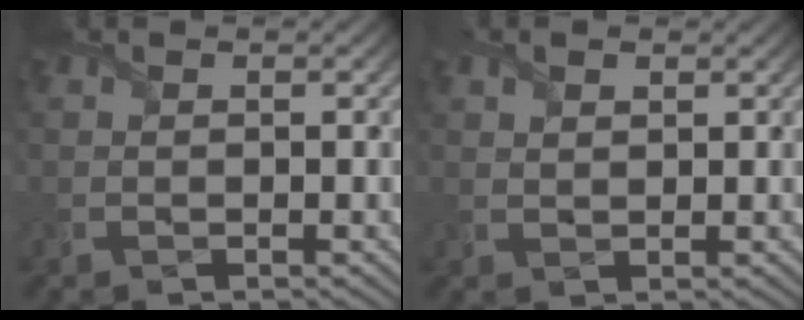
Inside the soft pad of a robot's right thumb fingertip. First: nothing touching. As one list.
[{"total": 1.3, "force": [1.0, 0.6, 0.7], "torque": [-0.017, 0.000, 0.019]}]